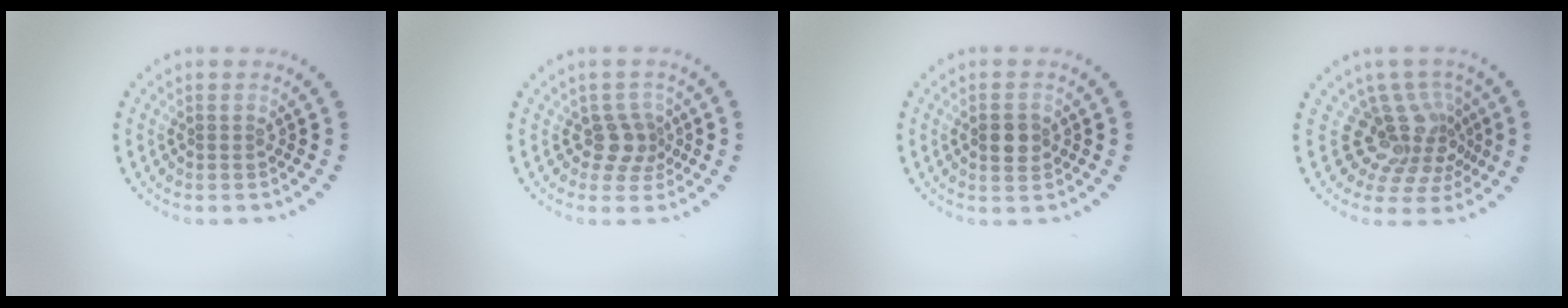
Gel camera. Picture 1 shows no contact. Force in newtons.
{"total": 2.5, "press": 1.9, "slide": 1.5}
{"total": 2.7, "press": 2.7, "slide": 0.1}
{"total": 4.7, "press": 3.1, "slide": 3.5}